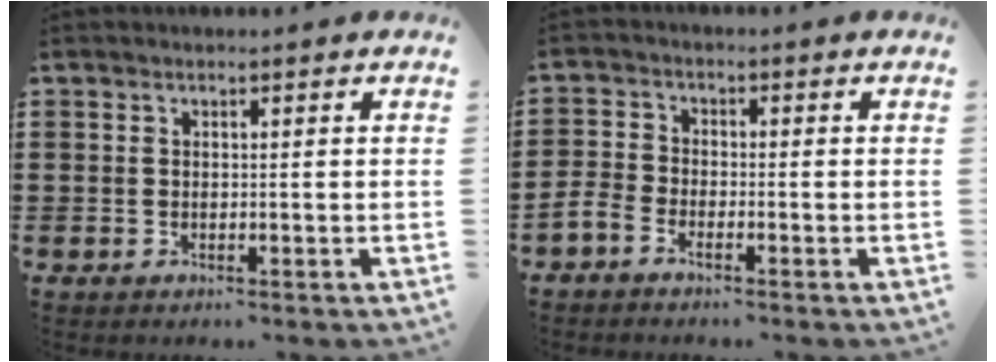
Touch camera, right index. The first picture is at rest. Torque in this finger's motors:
{"motor_torque": [1.10, 1.03, 0.02, -0.04]}